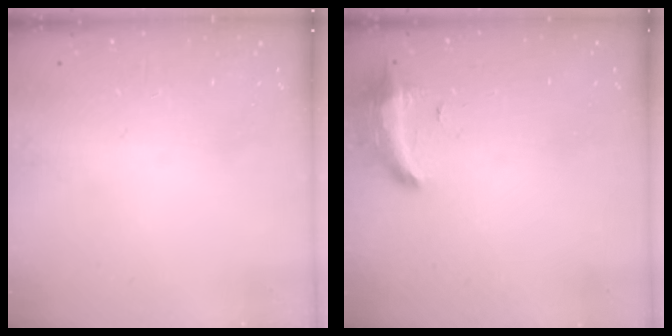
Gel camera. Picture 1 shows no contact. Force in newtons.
{"total": 8.3, "press": 8.2, "slide": 1.5}